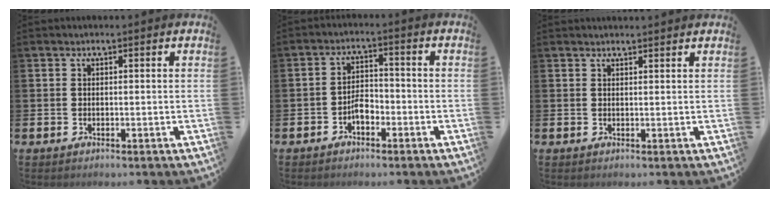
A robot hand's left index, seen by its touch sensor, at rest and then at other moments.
{"total": 2.9, "force": [-1.6, 1.6, 1.8], "torque": [-0.029, 0.008, -0.034]}
{"total": 1.1, "force": [1.1, -0.1, 0.1], "torque": [0.011, -0.009, 0.017]}